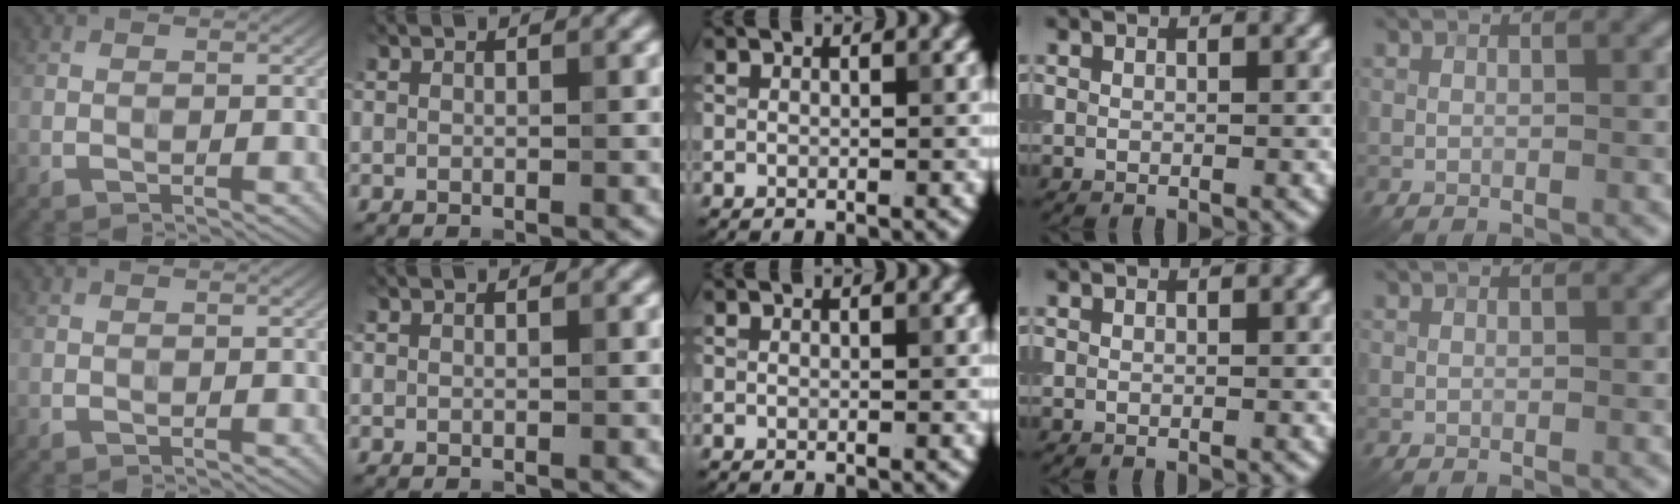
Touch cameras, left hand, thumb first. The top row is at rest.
{}